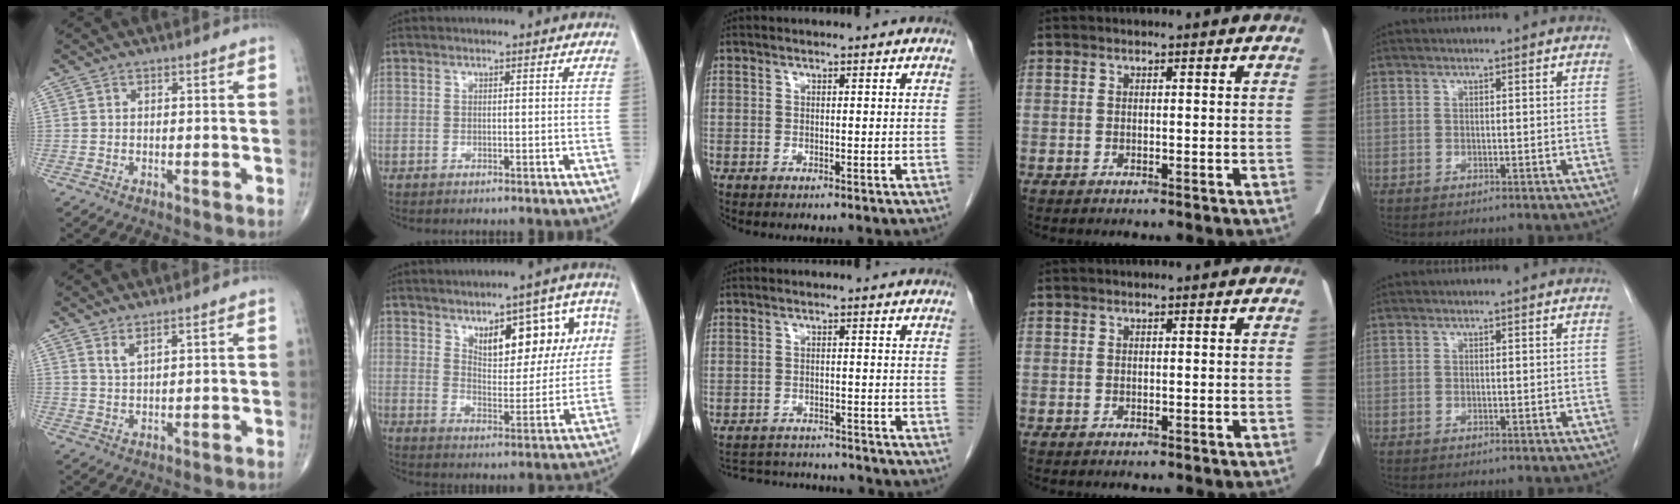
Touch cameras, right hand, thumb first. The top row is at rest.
{"thumb": {"total": 2.5, "force": [1.8, 0.5, 1.7], "torque": [-0.036, -0.016, 0.040]}, "index": {"total": 12.7, "force": [5.1, 5.4, 10.3], "torque": [-0.130, 0.023, 0.080]}, "middle": {"total": 9.8, "force": [-9.5, 1.7, 1.8], "torque": [-0.034, 0.011, -0.131]}}